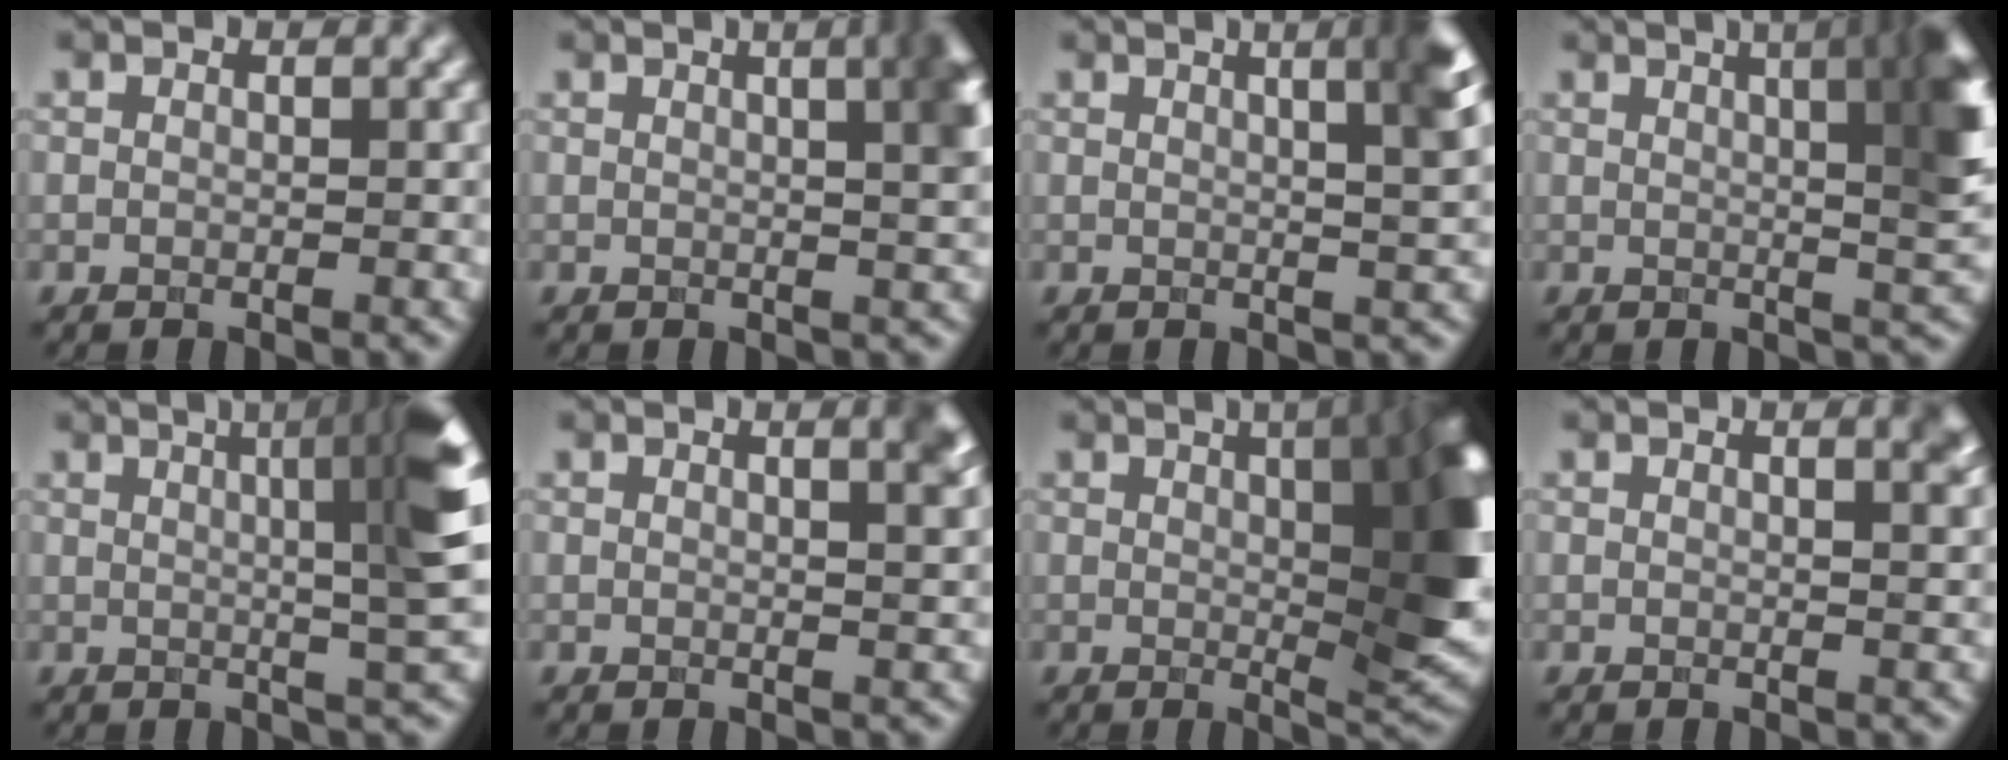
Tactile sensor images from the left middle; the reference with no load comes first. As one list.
[{"total": 7.5, "force": [2.1, 3.1, 6.5], "torque": [-0.020, 0.033, 0.006]}, {"total": 7.3, "force": [2.5, 2.6, 6.3], "torque": [-0.035, 0.034, 0.008]}, {"total": 12.1, "force": [3.3, 4.6, 10.7], "torque": [-0.073, 0.044, 0.020]}, {"total": 9.0, "force": [1.9, 1.4, 8.7], "torque": [-0.092, 0.019, 0.026]}, {"total": 3.8, "force": [1.6, 1.5, 3.1], "torque": [-0.011, 0.011, 0.005]}, {"total": 14.5, "force": [2.7, 5.7, 13.0], "torque": [-0.106, 0.006, 0.032]}, {"total": 2.6, "force": [1.2, 0.9, 2.1], "torque": [-0.009, 0.004, 0.010]}]